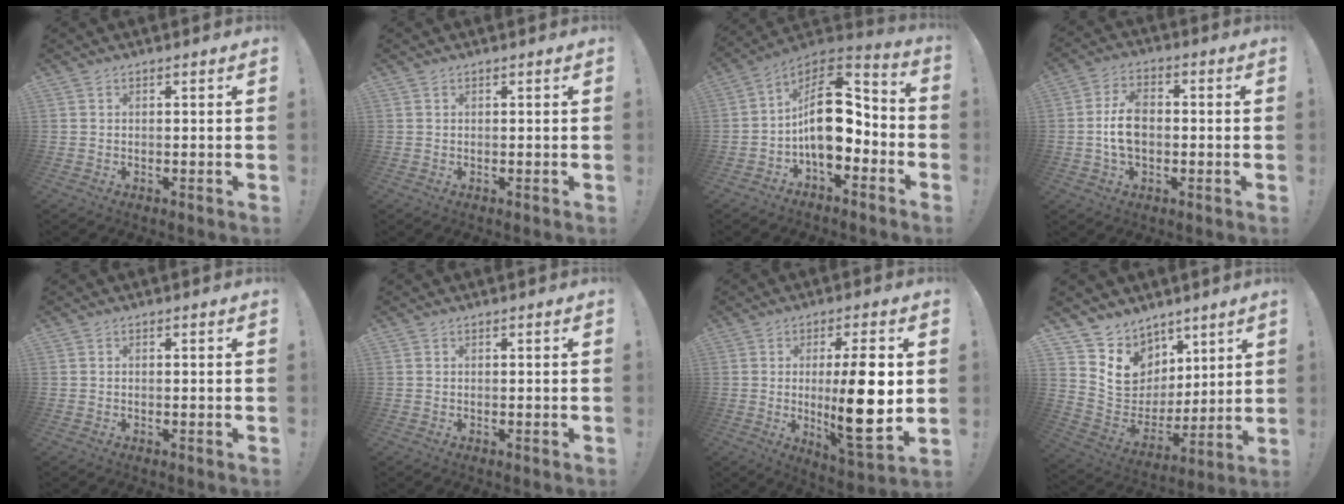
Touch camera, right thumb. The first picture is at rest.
{"total": 0.5, "force": [0.4, 0.3, 0.1], "torque": [-0.002, -0.001, 0.009]}
{"total": 16.4, "force": [-1.0, 9.6, 13.3], "torque": [-0.209, 0.009, -0.013]}
{"total": 8.9, "force": [-0.6, 5.9, 6.7], "torque": [-0.120, 0.012, -0.011]}
{"total": 0.0}
{"total": 0.0}
{"total": 16.4, "force": [0.8, 3.6, 16.0], "torque": [-0.254, -0.026, 0.006]}
{"total": 11.7, "force": [7.2, 9.1, 2.1], "torque": [-0.036, -0.069, 0.145]}